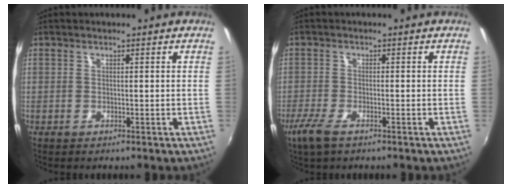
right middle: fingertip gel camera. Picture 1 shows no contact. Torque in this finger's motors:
{"motor_torque": [0.70, -0.79, 0.09, 0.09]}